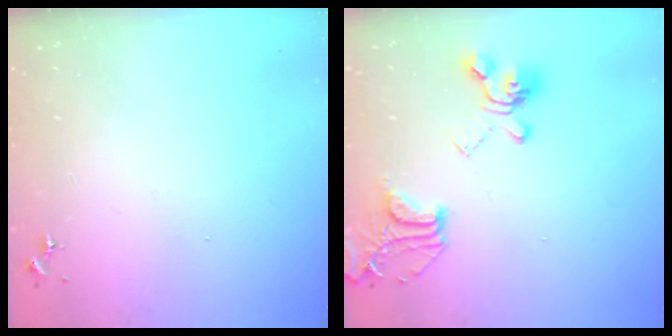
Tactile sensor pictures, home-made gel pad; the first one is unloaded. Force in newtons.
{"total": 18.4, "press": 18.3, "slide": 1.9}